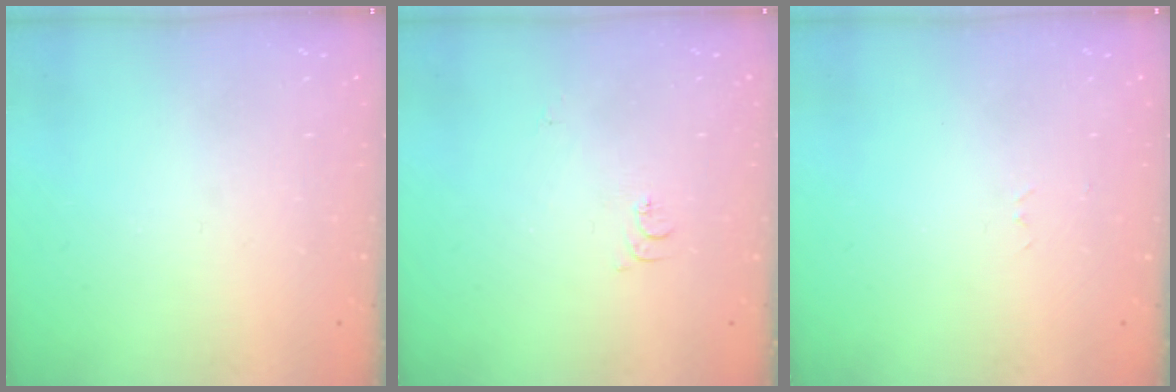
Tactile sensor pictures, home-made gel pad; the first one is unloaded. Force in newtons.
{"total": 5.2, "press": 5.1, "slide": 0.6}
{"total": 2.6, "press": 2.6, "slide": 0.4}